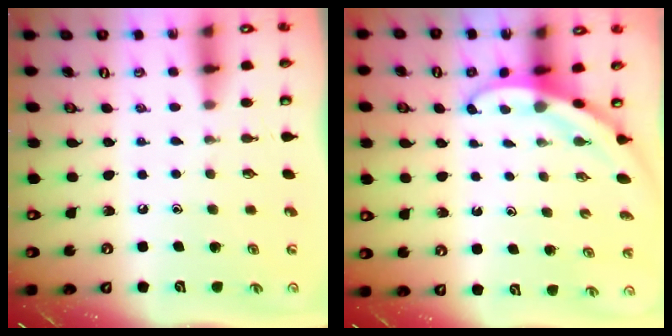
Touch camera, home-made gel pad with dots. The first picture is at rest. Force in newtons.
{"total": 3.2, "press": 3.2, "slide": 0.2}